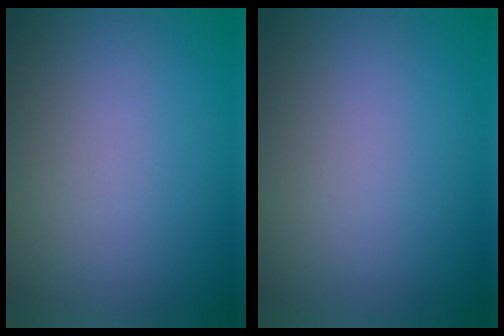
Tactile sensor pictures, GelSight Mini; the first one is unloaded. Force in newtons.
{"total": 0.0}